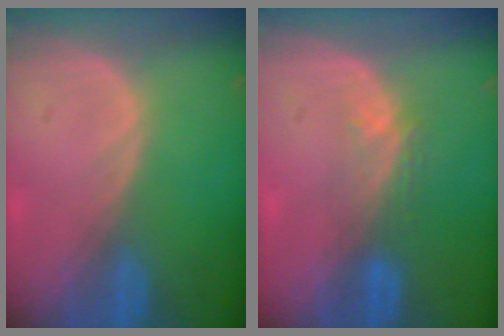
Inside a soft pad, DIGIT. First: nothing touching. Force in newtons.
{"total": 3.4, "press": 3.0, "slide": 1.7}